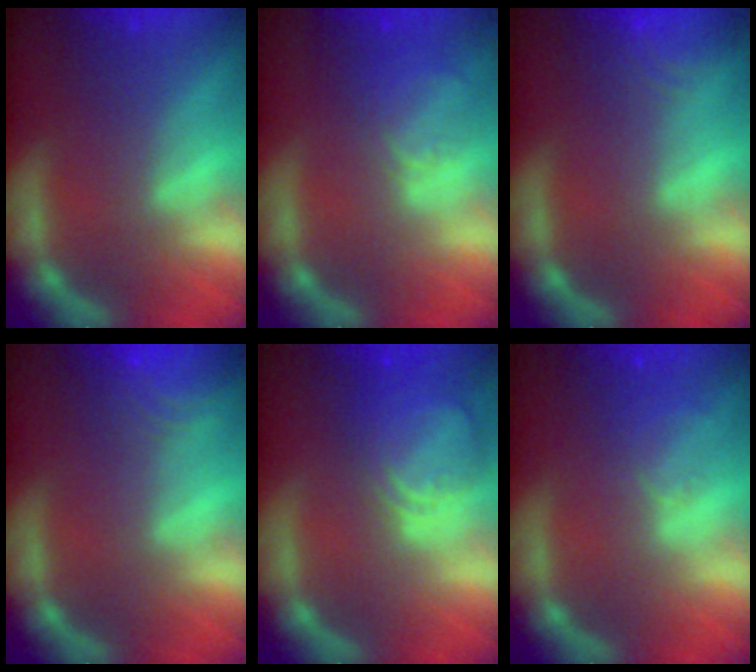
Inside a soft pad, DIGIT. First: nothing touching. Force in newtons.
{"total": 2.9}
{"total": 3.0}
{"total": 4.5}
{"total": 5.6}
{"total": 2.0}